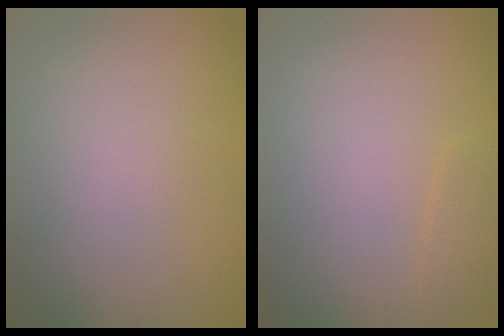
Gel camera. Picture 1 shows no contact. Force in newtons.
{"total": 1.2, "press": 1.2, "slide": 0.2}